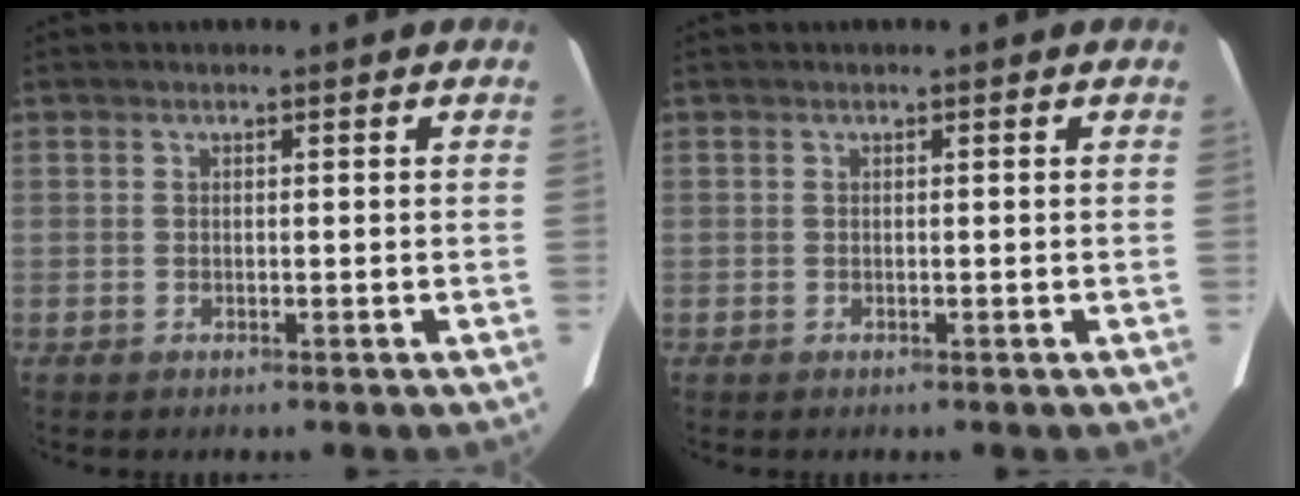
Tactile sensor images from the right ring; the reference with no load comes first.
{"total": 0.0}